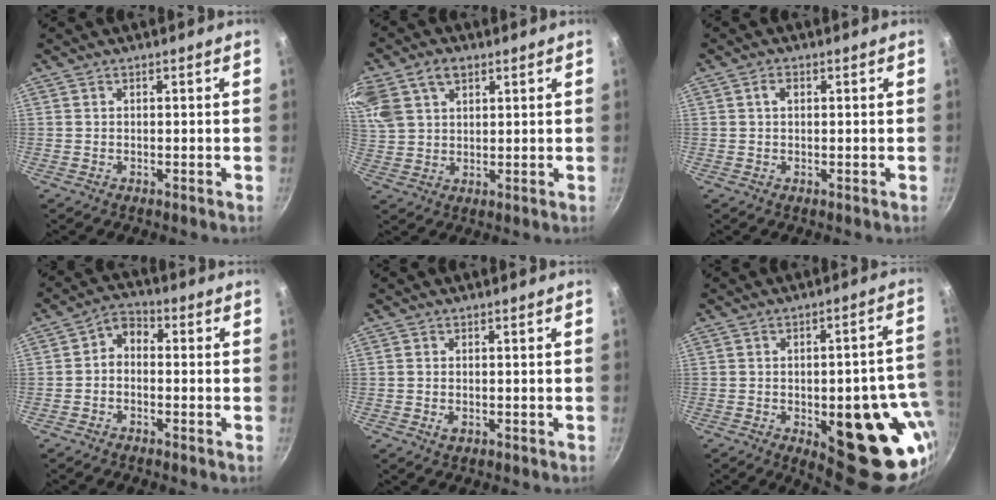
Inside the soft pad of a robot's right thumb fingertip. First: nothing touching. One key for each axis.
{"total": 16.3, "fx": 7.5, "fy": 11.4, "fz": 8.9, "tx": -0.210, "ty": 0.036, "tz": 0.148}
{"total": 1.9, "fx": 0.5, "fy": 1.2, "fz": 1.3, "tx": -0.021, "ty": 0.004, "tz": 0.007}
{"total": 4.2, "fx": -0.9, "fy": 3.1, "fz": 2.7, "tx": -0.041, "ty": 0.023, "tz": -0.026}
{"total": 1.5, "fx": -0.3, "fy": 1.0, "fz": 1.0, "tx": -0.019, "ty": -0.002, "tz": -0.005}
{"total": 22.5, "fx": -5.5, "fy": 9.3, "fz": 19.8, "tx": -0.178, "ty": 0.008, "tz": -0.059}